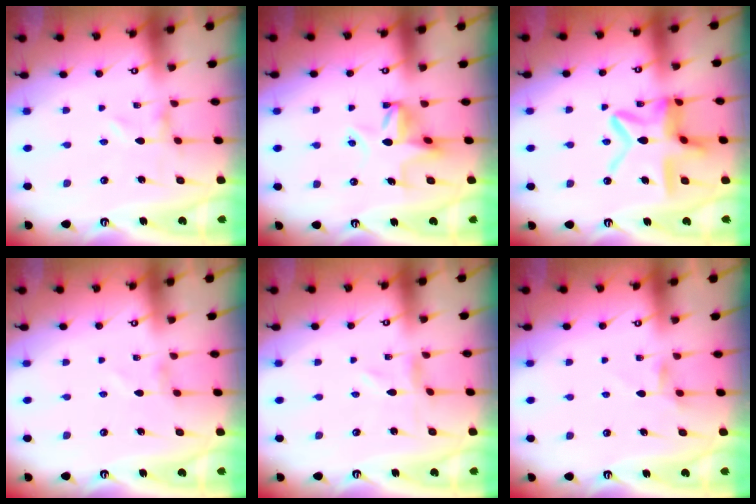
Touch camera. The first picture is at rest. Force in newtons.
{"total": 7.7, "press": 7.7, "slide": 1.1}
{"total": 15.2, "press": 15.1, "slide": 1.5}
{"total": 0.6, "press": 0.6, "slide": 0.2}
{"total": 1.2, "press": 1.2, "slide": 0.2}
{"total": 5.2, "press": 5.2, "slide": 0.4}